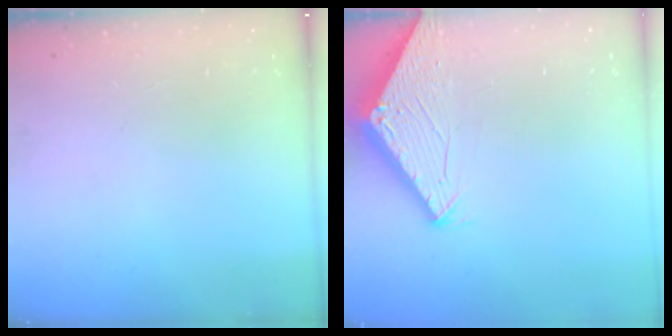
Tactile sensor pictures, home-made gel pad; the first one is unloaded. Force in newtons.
{"total": 2.9, "press": 2.9, "slide": 0.2}